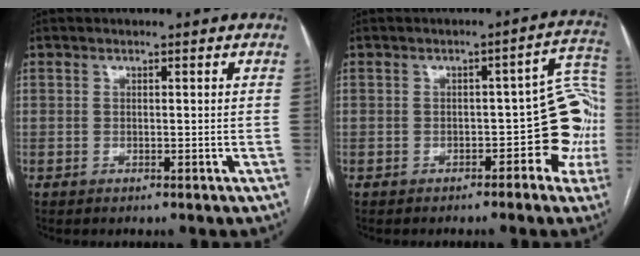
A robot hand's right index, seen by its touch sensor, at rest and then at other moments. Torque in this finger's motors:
{"motor_torque": [1.33, -0.35, 0.51, 0.06]}